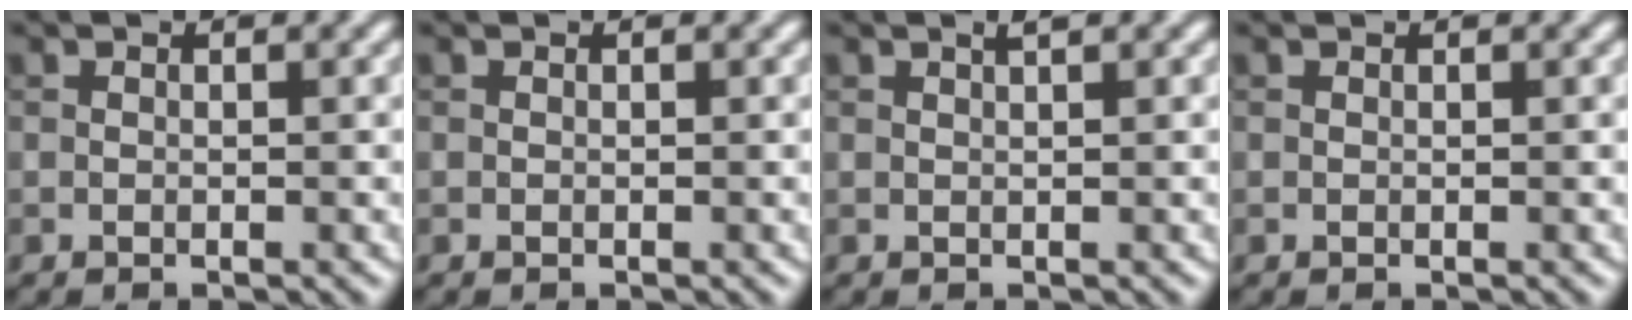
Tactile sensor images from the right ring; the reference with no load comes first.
{"total": 0.0}
{"total": 0.9, "force": [0.5, 0.1, 0.7], "torque": [-0.008, 0.002, 0.008]}
{"total": 0.0}